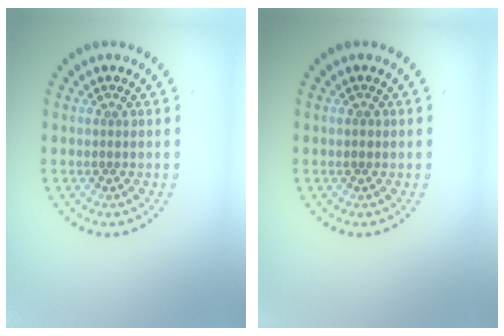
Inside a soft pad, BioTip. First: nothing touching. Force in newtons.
{"total": 0.8, "press": 0.8, "slide": 0.1}